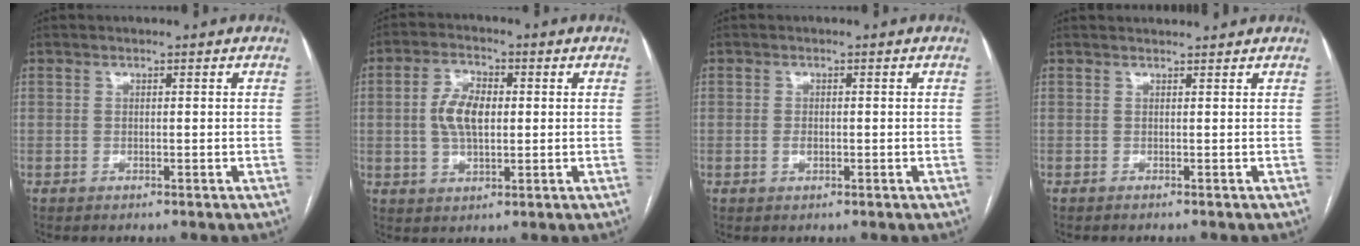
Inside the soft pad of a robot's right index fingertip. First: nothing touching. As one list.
[{"total": 6.8, "force": [0.5, 3.4, 5.8], "torque": [-0.121, 0.013, 0.009]}, {"total": 1.1, "force": [-0.2, 0.6, 0.9], "torque": [-0.016, 0.001, -0.003]}, {"total": 2.5, "force": [2.3, 0.5, 1.0], "torque": [-0.032, 0.030, 0.021]}]